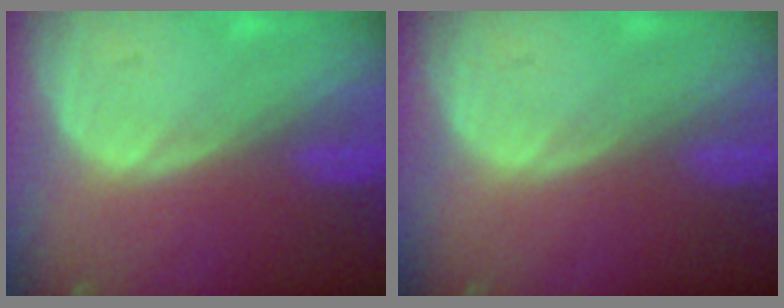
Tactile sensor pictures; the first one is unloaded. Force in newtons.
{"total": 0.0}